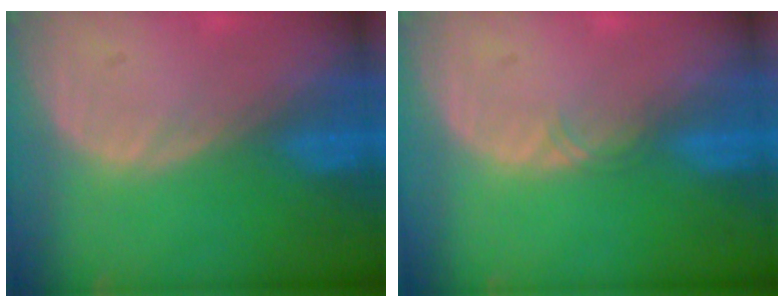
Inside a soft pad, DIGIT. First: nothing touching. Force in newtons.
{"total": 0.9, "press": 0.8, "slide": 0.2}